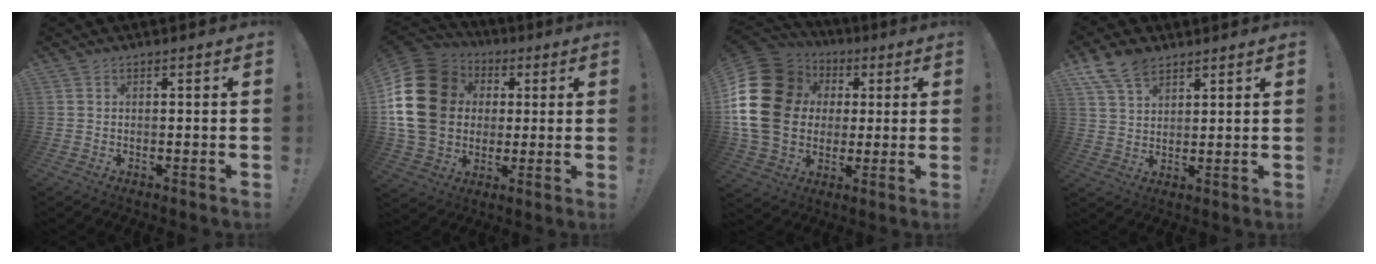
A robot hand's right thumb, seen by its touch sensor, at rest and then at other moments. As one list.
[{"total": 22.7, "force": [2.6, 18.2, 13.3], "torque": [-0.241, 0.004, 0.063]}, {"total": 23.3, "force": [2.7, 18.8, 13.6], "torque": [-0.253, -0.004, 0.072]}, {"total": 8.9, "force": [6.2, 4.8, 4.1], "torque": [-0.078, -0.024, 0.122]}]